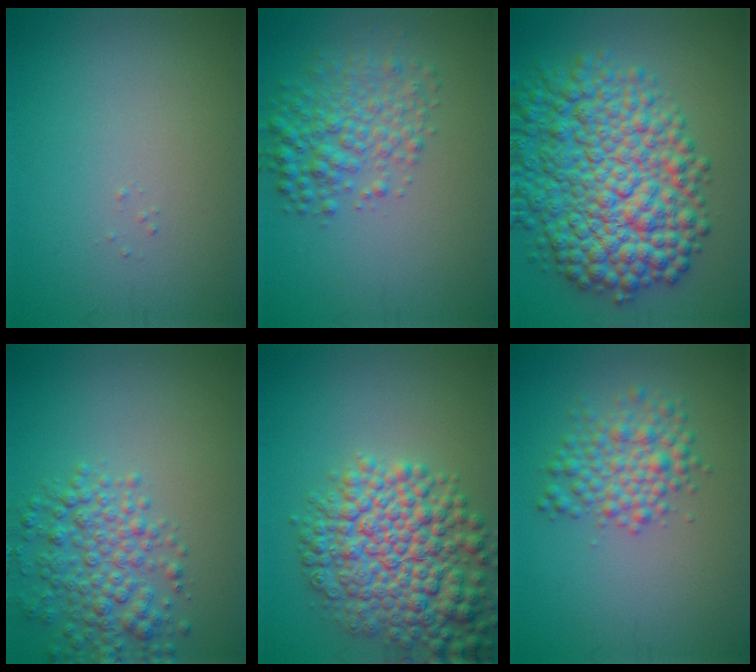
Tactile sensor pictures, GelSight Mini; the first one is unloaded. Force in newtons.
{"total": 4.2, "press": 4.2, "slide": 0.1}
{"total": 12.1, "press": 12.1, "slide": 0.2}
{"total": 4.9, "press": 4.9, "slide": 0.2}
{"total": 8.8, "press": 8.8, "slide": 0.3}
{"total": 3.8, "press": 3.8, "slide": 0.0}